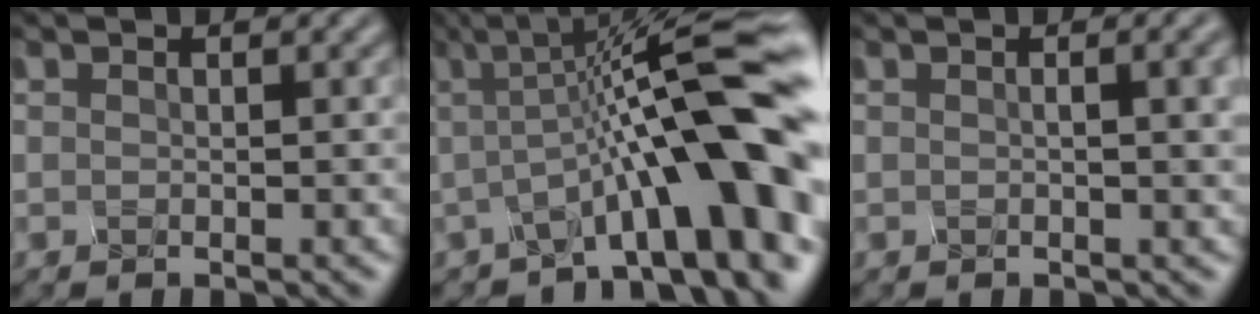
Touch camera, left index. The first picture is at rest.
{"total": 13.4, "force": [-1.3, 2.8, 13.0], "torque": [-0.167, 0.027, -0.033]}
{"total": 6.2, "force": [1.8, 2.9, 5.2], "torque": [-0.049, 0.026, 0.011]}